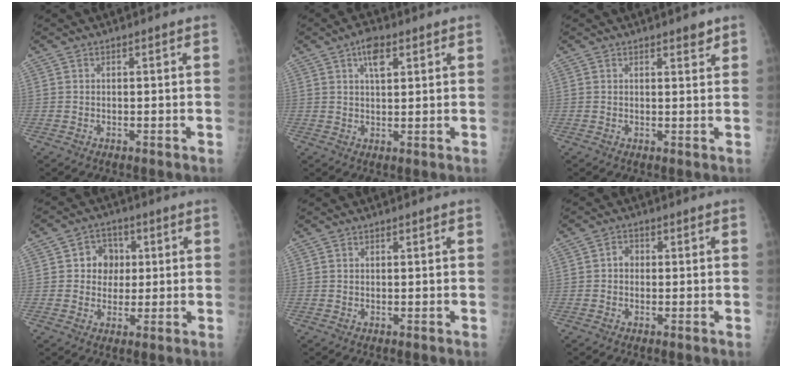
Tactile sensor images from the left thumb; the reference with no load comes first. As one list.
[{"total": 4.9, "force": [2.3, 2.2, 3.6], "torque": [-0.055, -0.004, 0.037]}, {"total": 2.0, "force": [1.5, 0.7, 1.1], "torque": [-0.006, -0.009, 0.018]}, {"total": 6.6, "force": [1.1, 5.8, 2.8], "torque": [-0.002, 0.005, 0.012]}, {"total": 0.0}, {"total": 2.2, "force": [0.0, 1.9, 1.1], "torque": [-0.004, 0.006, -0.005]}]